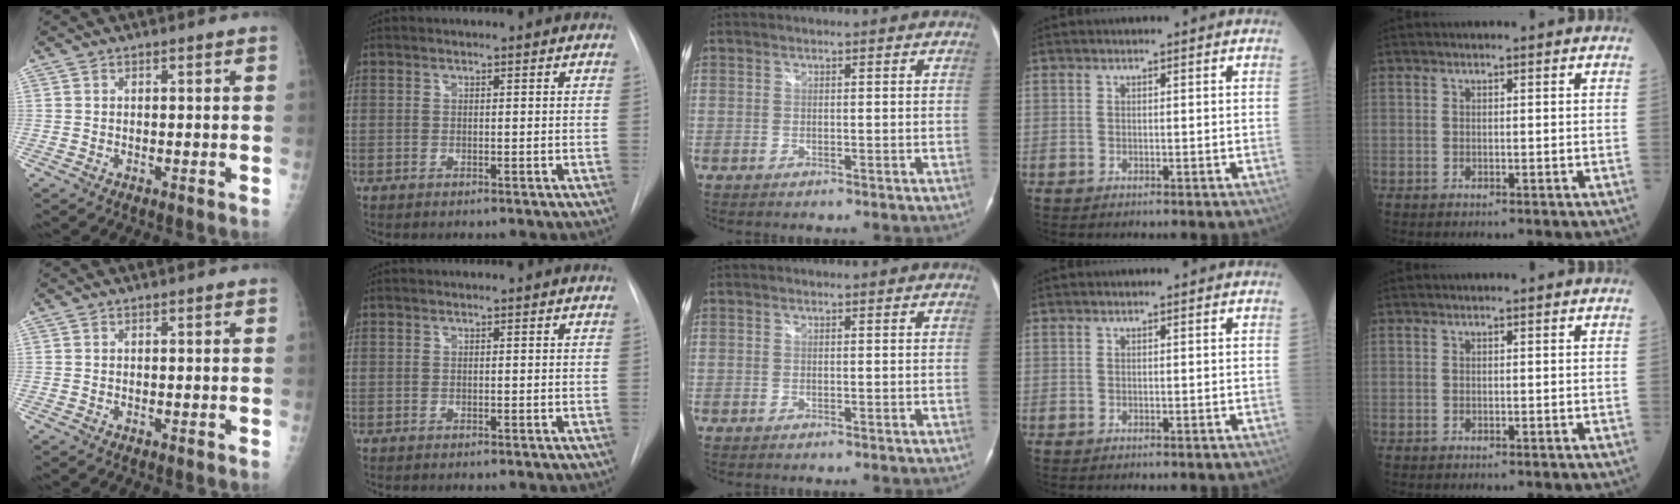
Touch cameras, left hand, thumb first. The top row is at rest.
{}